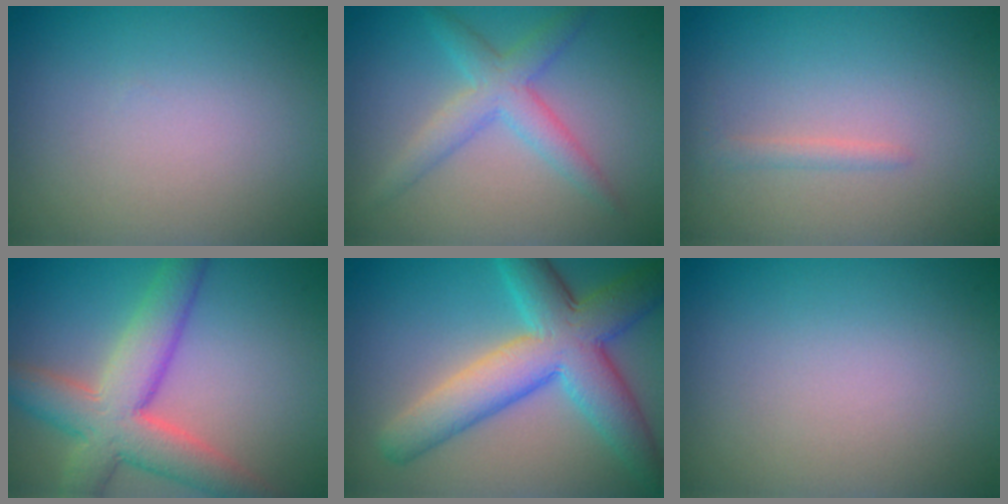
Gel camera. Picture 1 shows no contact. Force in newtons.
{"total": 3.4, "press": 3.4, "slide": 0.1}
{"total": 0.9, "press": 0.9, "slide": 0.1}
{"total": 7.6, "press": 7.5, "slide": 0.6}
{"total": 8.7, "press": 8.7, "slide": 0.3}
{"total": 0.0}